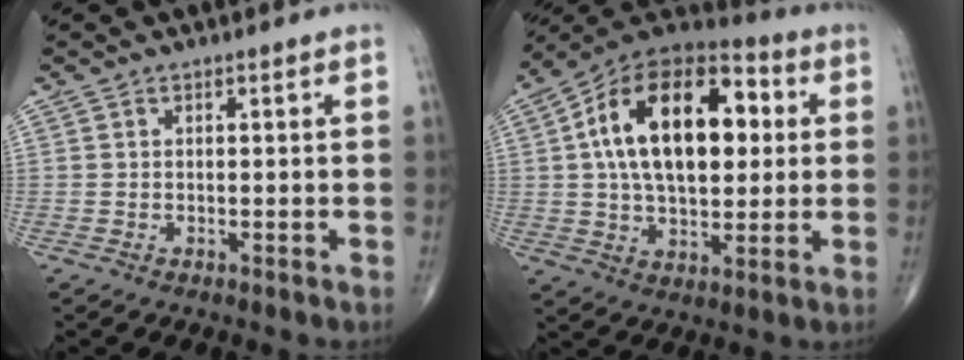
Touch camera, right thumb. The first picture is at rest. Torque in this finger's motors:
{"motor_torque": [-0.72, 1.80, 1.72, 1.05, 0.19]}